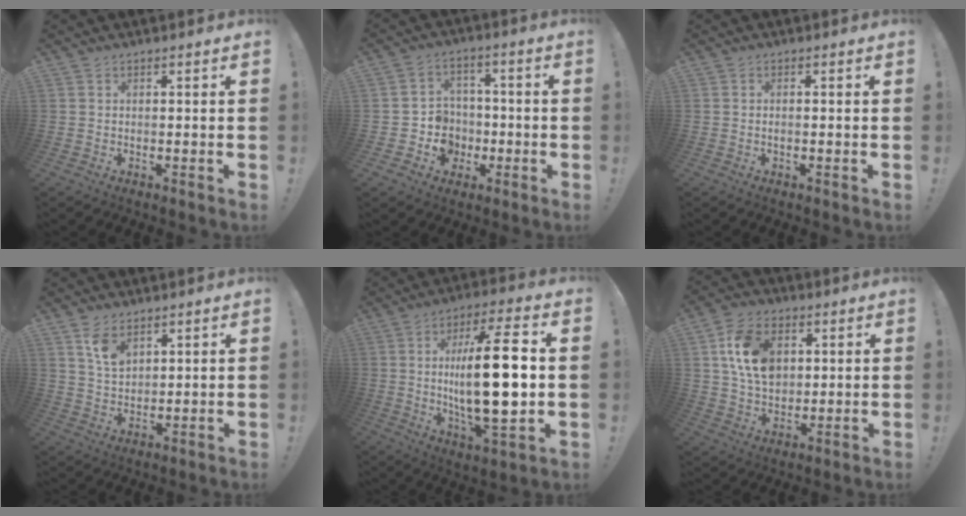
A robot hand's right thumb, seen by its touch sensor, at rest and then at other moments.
{"total": 8.6, "force": [-2.3, 8.0, 2.2], "torque": [-0.031, 0.017, -0.032]}
{"total": 0.6, "force": [-0.3, 0.2, 0.5], "torque": [-0.016, 0.004, -0.004]}
{"total": 6.8, "force": [4.1, 3.6, 3.9], "torque": [-0.062, -0.021, 0.074]}
{"total": 21.7, "force": [1.1, 6.4, 20.7], "torque": [-0.355, -0.010, 0.007]}
{"total": 14.7, "force": [4.2, 10.6, 9.2], "torque": [-0.154, 0.000, 0.083]}